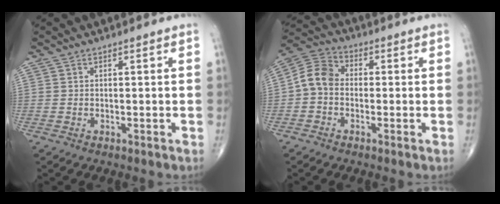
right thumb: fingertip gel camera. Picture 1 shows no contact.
{"total": 6.9, "force": [-0.8, 5.4, 4.3], "torque": [-0.069, 0.023, -0.034]}